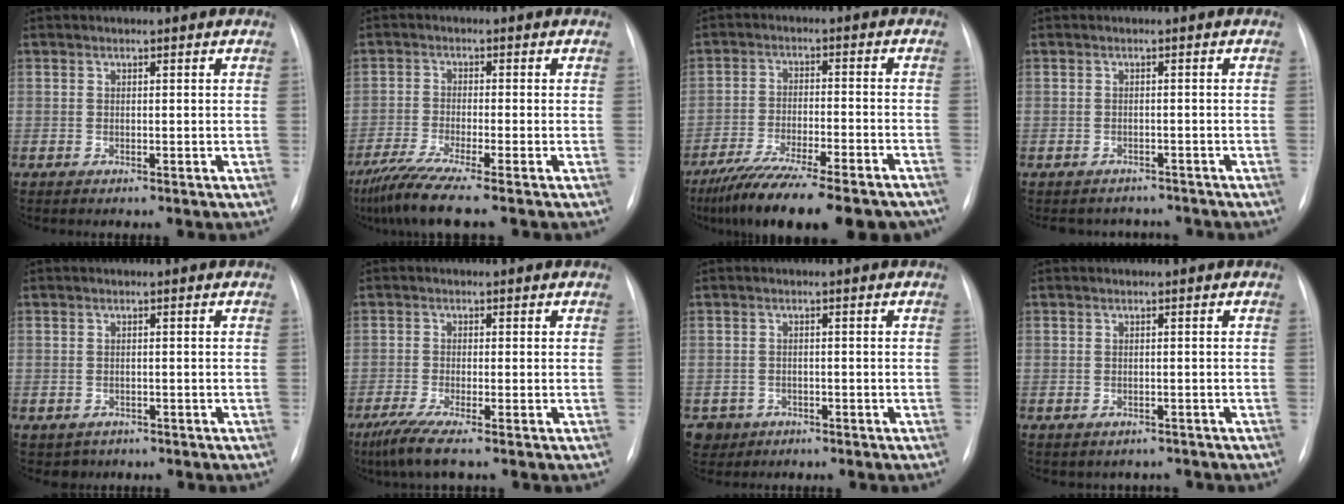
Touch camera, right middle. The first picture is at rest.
{"total": 7.0, "force": [-5.4, -0.8, 4.4], "torque": [-0.079, -0.027, -0.096]}
{"total": 20.0, "force": [-16.4, 3.4, 10.9], "torque": [-0.137, -0.017, -0.240]}
{"total": 4.9, "force": [-4.5, 2.0, -0.1], "torque": [0.003, 0.009, -0.051]}
{"total": 1.9, "force": [-1.1, 1.5, 0.1], "torque": [-0.004, 0.004, -0.012]}
{"total": 4.6, "force": [-3.1, -0.1, 3.4], "torque": [-0.071, -0.017, -0.061]}
{"total": 3.6, "force": [-1.9, 3.0, 0.1], "torque": [-0.001, 0.006, -0.030]}
{"total": 2.8, "force": [-2.3, 1.6, 0.2], "torque": [-0.004, 0.012, -0.027]}